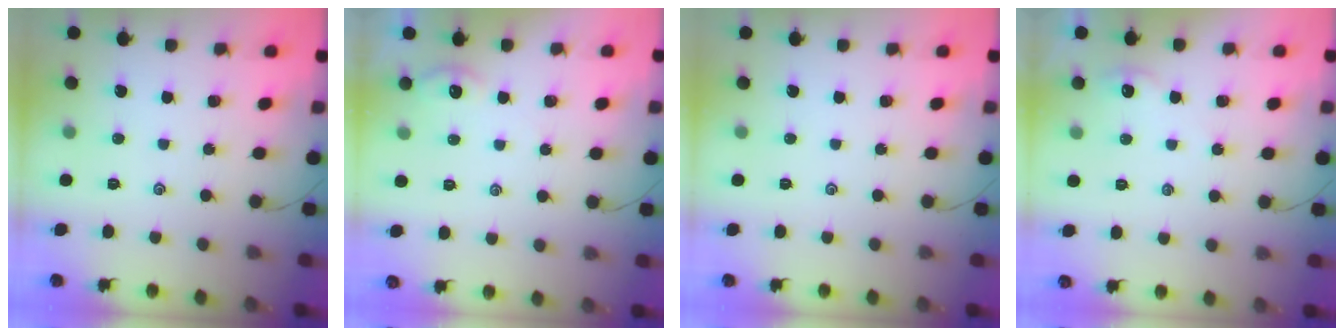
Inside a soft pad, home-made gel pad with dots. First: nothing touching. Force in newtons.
{"total": 2.0, "press": 2.0, "slide": 0.2}
{"total": 0.0}
{"total": 2.6, "press": 2.6, "slide": 0.3}